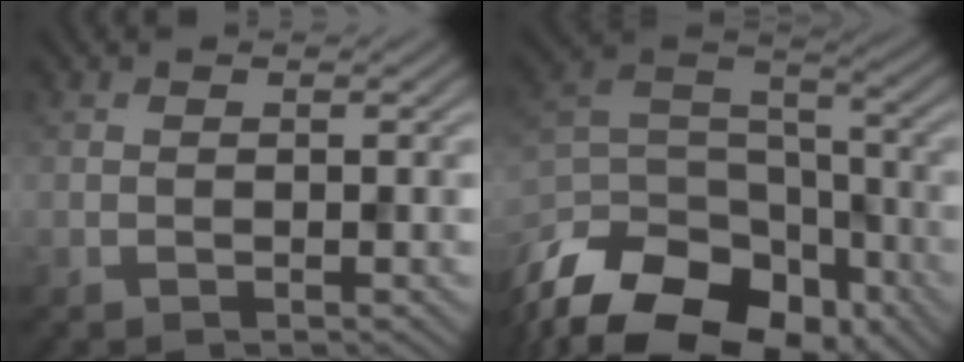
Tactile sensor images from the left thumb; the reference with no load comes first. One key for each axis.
{"total": 18.5, "fx": -13.1, "fy": 9.8, "fz": 8.7, "tx": -0.215, "ty": -0.046, "tz": -0.205}